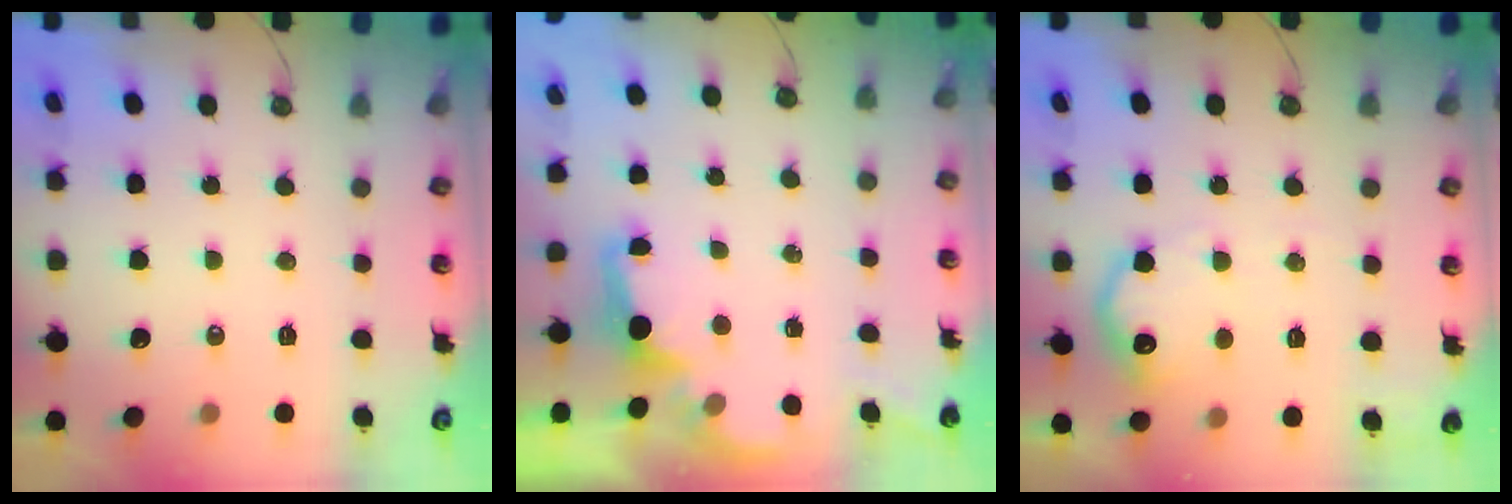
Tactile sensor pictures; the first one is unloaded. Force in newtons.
{"total": 2.0, "press": 1.9, "slide": 0.8}
{"total": 12.8, "press": 12.8, "slide": 0.6}